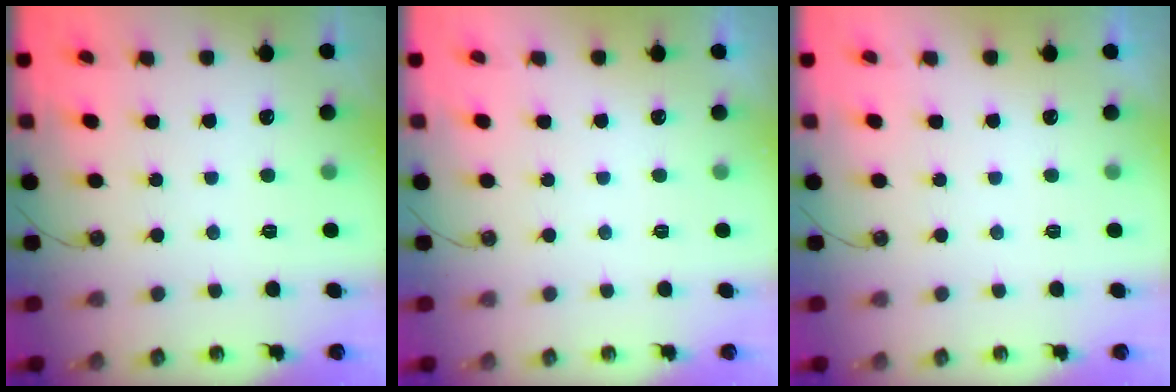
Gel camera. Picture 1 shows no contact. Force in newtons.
{"total": 0.0}
{"total": 0.0}